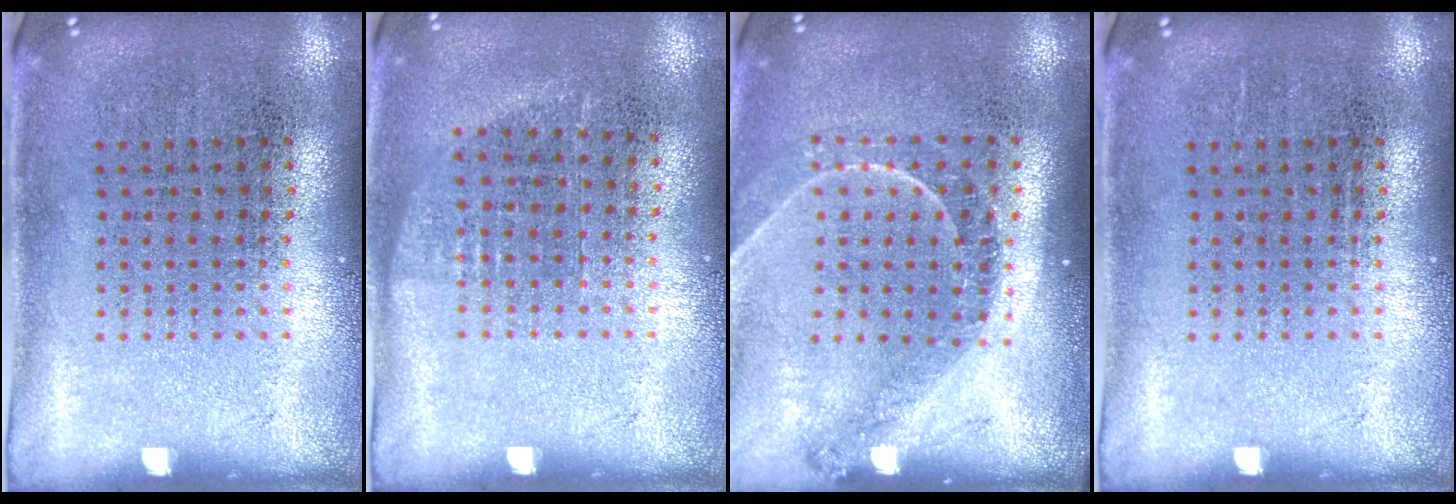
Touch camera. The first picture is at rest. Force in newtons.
{"total": 0.7, "press": 0.6, "slide": 0.4}
{"total": 1.3, "press": 1.3, "slide": 0.2}
{"total": 0.0}